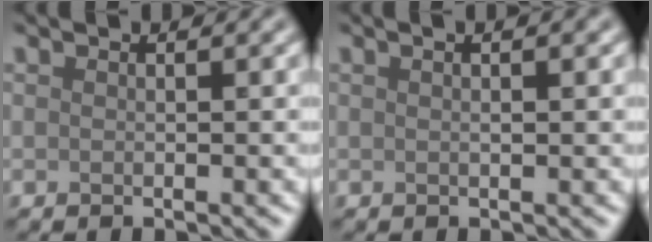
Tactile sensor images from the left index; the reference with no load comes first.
{"total": 2.6, "force": [1.2, 1.0, 2.0], "torque": [-0.011, 0.000, 0.000]}